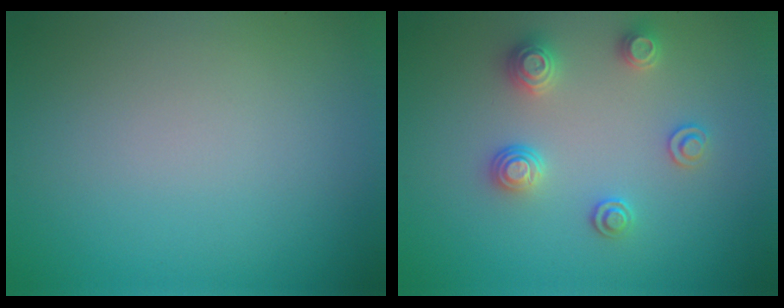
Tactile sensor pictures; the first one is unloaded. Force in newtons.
{"total": 2.6, "press": 2.6, "slide": 0.2}